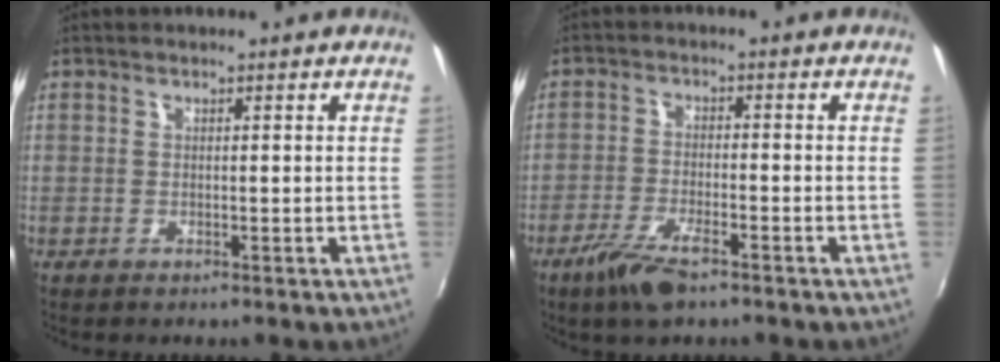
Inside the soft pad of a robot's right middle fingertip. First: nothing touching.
{"total": 7.1, "force": [-4.8, 1.8, 4.9], "torque": [-0.117, -0.013, -0.092]}